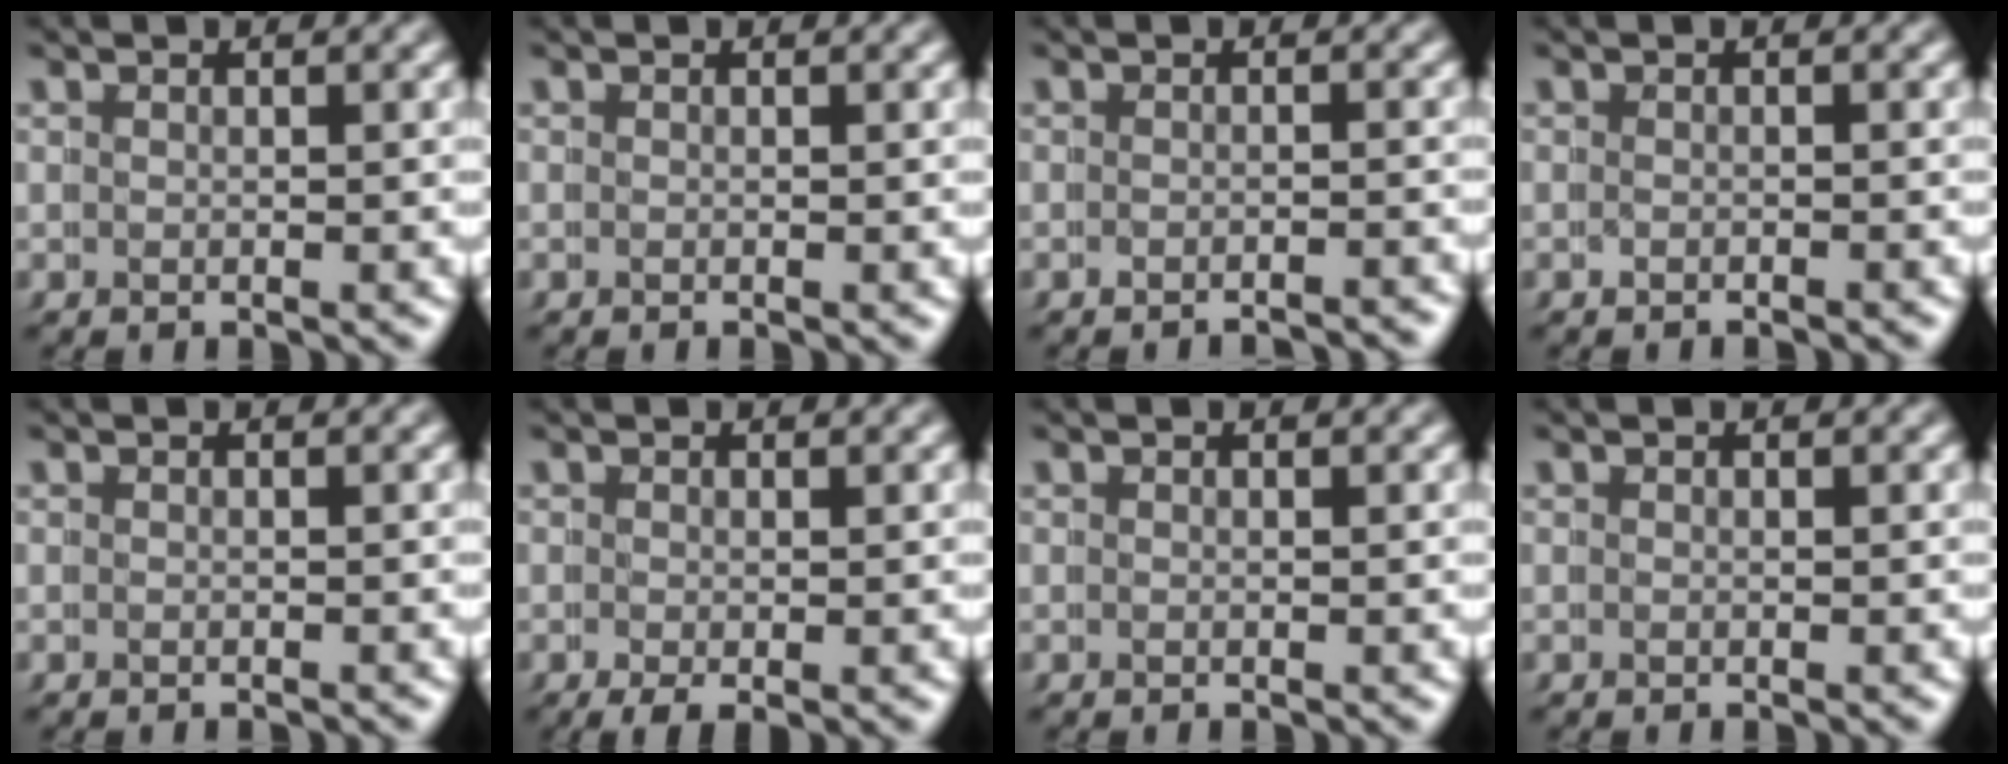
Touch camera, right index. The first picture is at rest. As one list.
[{"total": 0.0}, {"total": 2.4, "force": [-2.4, 0.3, 0.2], "torque": [0.004, -0.001, -0.036]}, {"total": 0.6, "force": [-0.6, 0.0, 0.0], "torque": [0.007, 0.005, -0.012]}, {"total": 0.6, "force": [-0.6, 0.0, -0.1], "torque": [0.000, 0.000, -0.010]}, {"total": 1.4, "force": [-0.9, 0.3, 1.1], "torque": [-0.017, -0.009, -0.011]}, {"total": 0.0}, {"total": 0.0}]